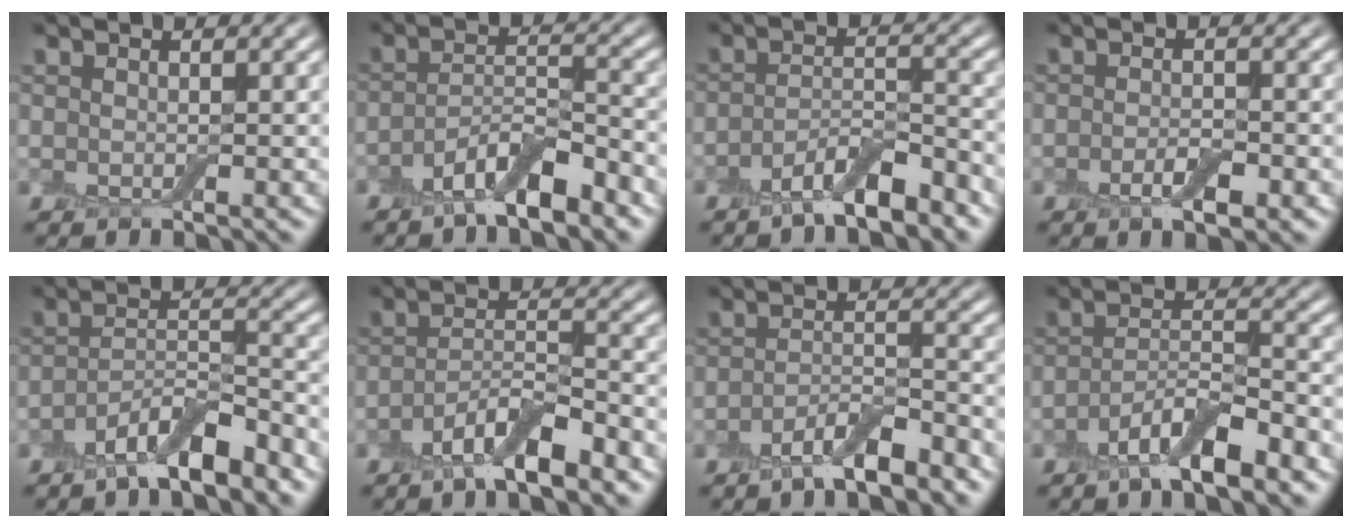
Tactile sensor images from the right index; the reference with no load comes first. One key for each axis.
{"total": 5.3, "fx": -3.5, "fy": 1.5, "fz": 3.7, "tx": -0.064, "ty": -0.002, "tz": -0.065}
{"total": 4.7, "fx": -3.3, "fy": 1.2, "fz": 3.2, "tx": -0.055, "ty": 0.000, "tz": -0.063}
{"total": 2.6, "fx": -1.2, "fy": 0.9, "fz": 2.2, "tx": -0.038, "ty": -0.003, "tz": -0.021}
{"total": 5.5, "fx": -3.8, "fy": 1.4, "fz": 3.6, "tx": -0.061, "ty": 0.000, "tz": -0.070}
{"total": 5.4, "fx": -3.4, "fy": 1.4, "fz": 4.0, "tx": -0.069, "ty": -0.004, "tz": -0.065}
{"total": 4.3, "fx": -3.1, "fy": 0.9, "fz": 2.9, "tx": -0.049, "ty": 0.002, "tz": -0.060}
{"total": 5.5, "fx": -3.4, "fy": 1.4, "fz": 4.1, "tx": -0.071, "ty": -0.003, "tz": -0.065}